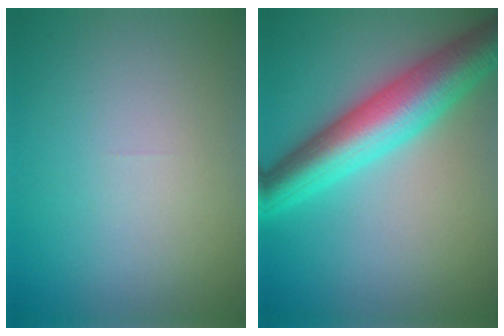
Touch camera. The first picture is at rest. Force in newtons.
{"total": 8.2, "press": 8.2, "slide": 0.2}